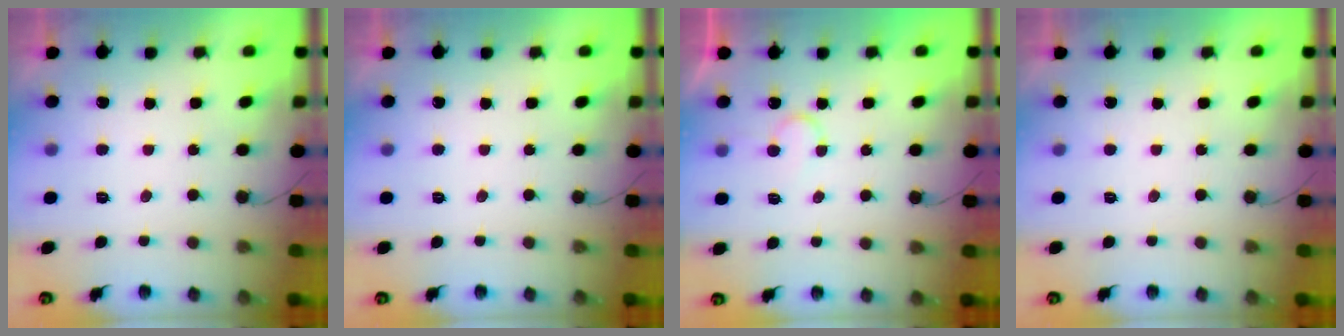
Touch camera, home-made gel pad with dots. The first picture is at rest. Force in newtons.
{"total": 0.0}
{"total": 5.1, "press": 5.1, "slide": 0.4}
{"total": 1.8, "press": 1.8, "slide": 0.0}